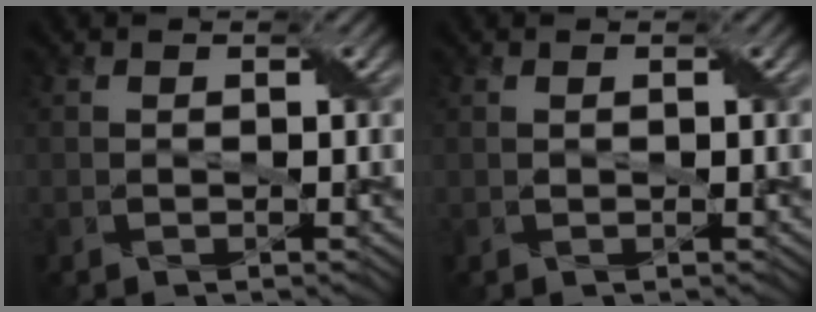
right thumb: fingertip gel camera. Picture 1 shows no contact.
{"total": 0.0}